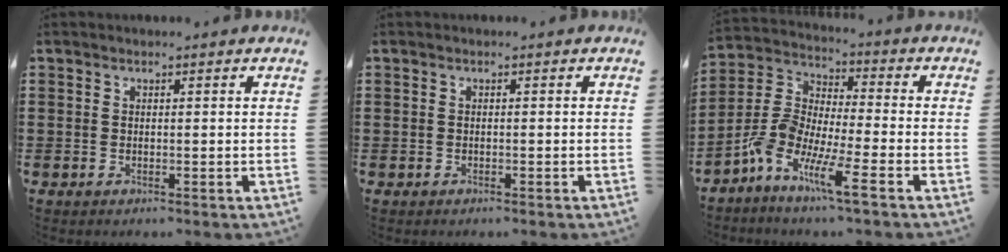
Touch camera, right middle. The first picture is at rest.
{"total": 0.0}
{"total": 8.6, "force": [-6.3, 1.0, 5.8], "torque": [-0.145, -0.027, -0.132]}